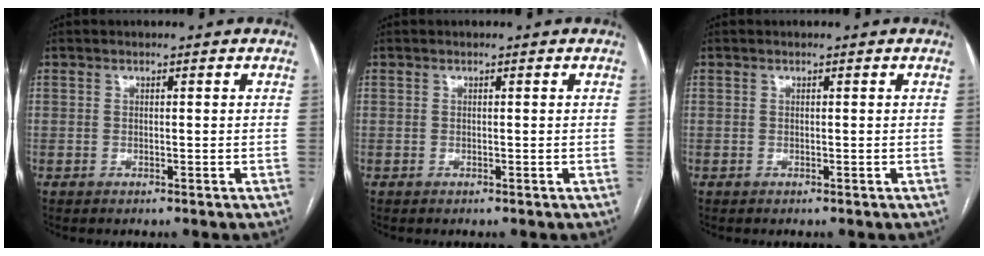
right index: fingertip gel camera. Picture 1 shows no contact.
{"total": 0.0}
{"total": 0.0}